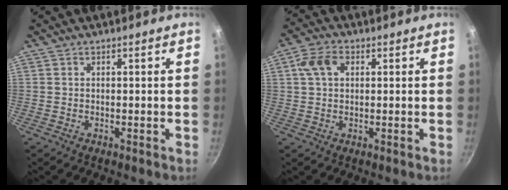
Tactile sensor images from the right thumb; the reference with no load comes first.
{"total": 5.9, "force": [1.6, 4.0, 4.0], "torque": [-0.072, 0.010, 0.023]}